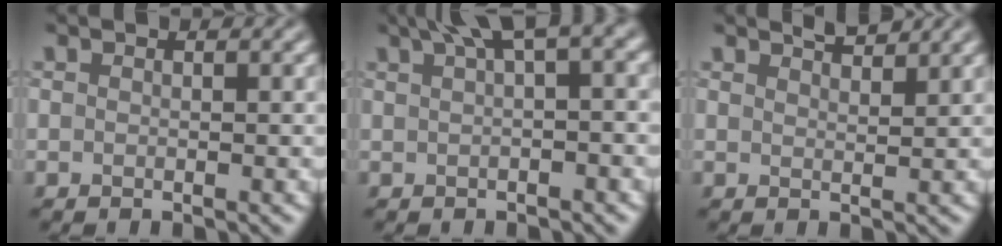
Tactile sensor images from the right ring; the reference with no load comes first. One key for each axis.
{"total": 5.1, "fx": 2.3, "fy": 1.3, "fz": 4.4, "tx": -0.050, "ty": 0.021, "tz": 0.036}
{"total": 2.1, "fx": 1.9, "fy": 0.3, "fz": 0.9, "tx": -0.006, "ty": 0.000, "tz": 0.028}